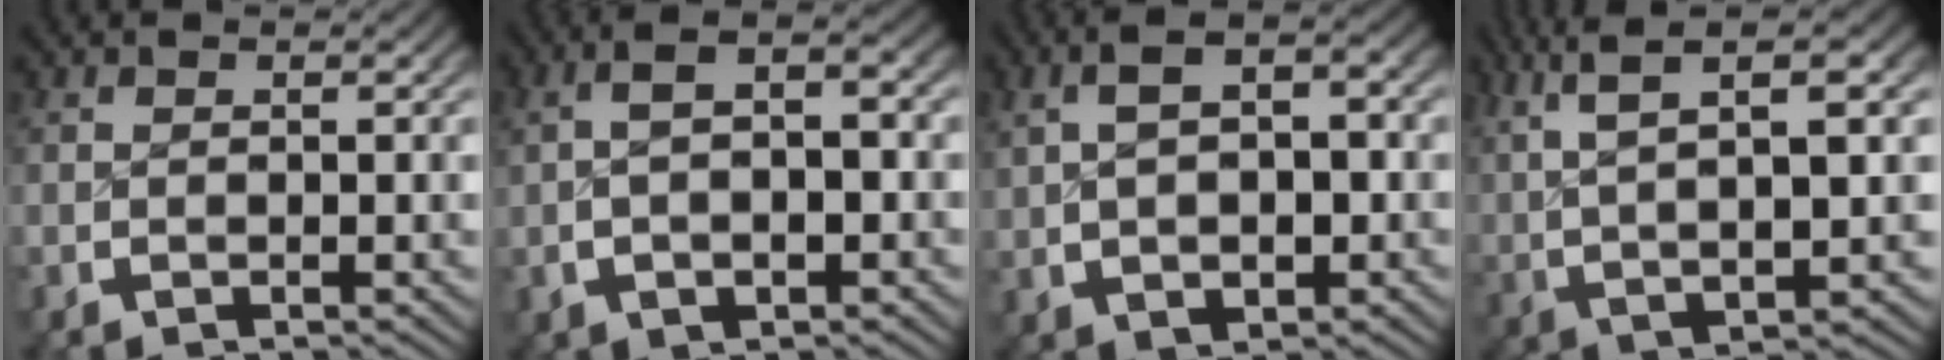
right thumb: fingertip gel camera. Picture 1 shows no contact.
{"total": 4.8, "force": [0.4, 2.4, 4.1], "torque": [-0.064, 0.012, 0.002]}
{"total": 5.8, "force": [0.8, 3.4, 4.6], "torque": [-0.072, 0.007, 0.015]}
{"total": 9.2, "force": [4.2, 3.8, 7.3], "torque": [-0.126, 0.011, 0.071]}